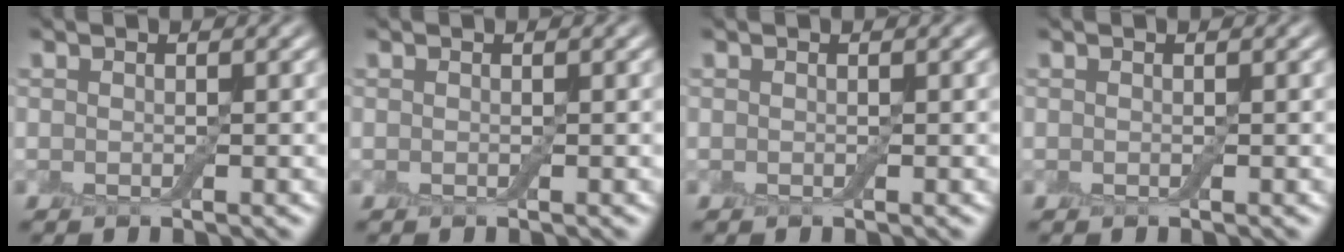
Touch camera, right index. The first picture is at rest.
{"total": 0.0}
{"total": 0.0}
{"total": 0.0}